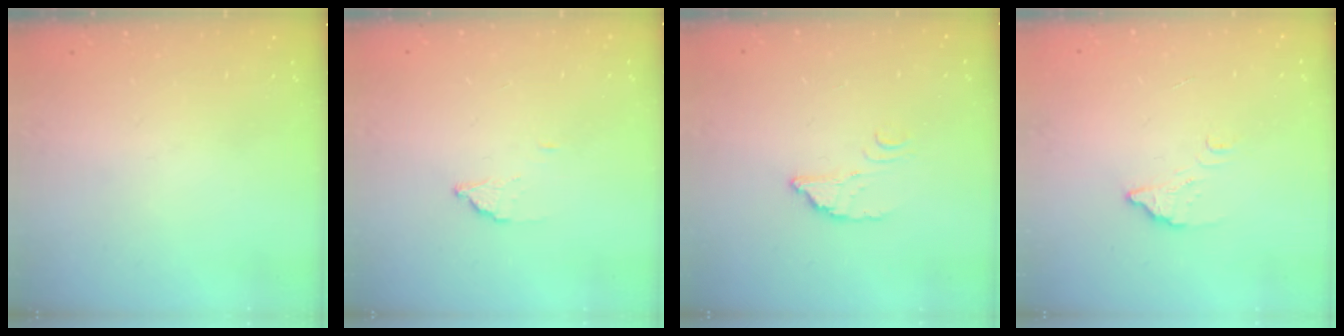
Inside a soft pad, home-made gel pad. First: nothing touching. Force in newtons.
{"total": 1.8, "press": 1.8, "slide": 0.1}
{"total": 3.4, "press": 3.4, "slide": 0.2}
{"total": 2.7, "press": 2.7, "slide": 0.2}